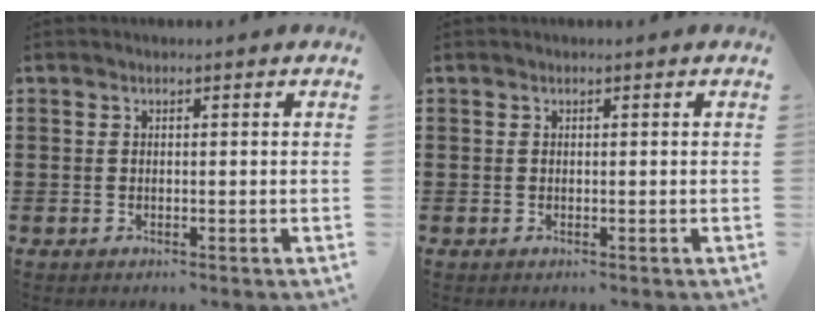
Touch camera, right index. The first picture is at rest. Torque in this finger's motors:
{"motor_torque": [-0.30, -0.02, 0.00, 0.00]}